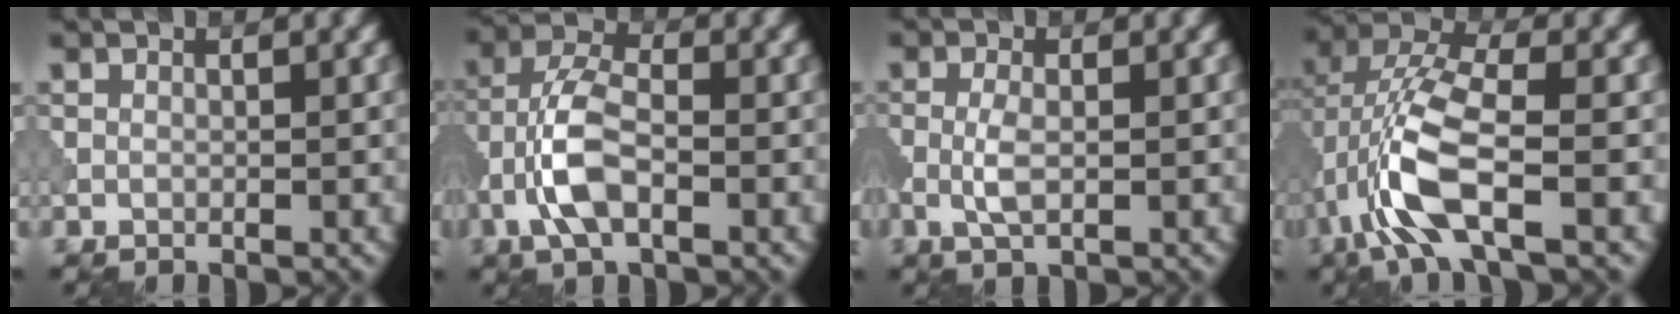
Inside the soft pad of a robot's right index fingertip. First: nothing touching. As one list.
[{"total": 5.2, "force": [-1.8, 2.3, 4.2], "torque": [-0.090, 0.010, -0.042]}, {"total": 2.1, "force": [-0.2, 0.8, 2.0], "torque": [-0.048, -0.003, -0.007]}, {"total": 8.2, "force": [-2.4, 3.0, 7.3], "torque": [-0.170, 0.013, -0.059]}]